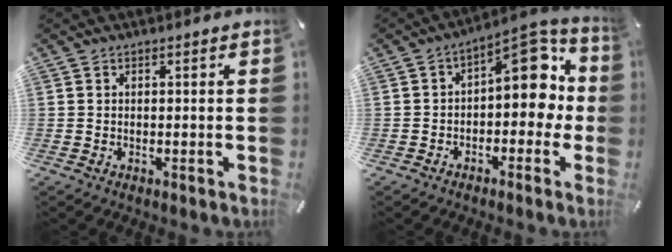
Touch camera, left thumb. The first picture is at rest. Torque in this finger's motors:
{"motor_torque": [1.72, 2.38, 0.19, 0.06, 0.03]}